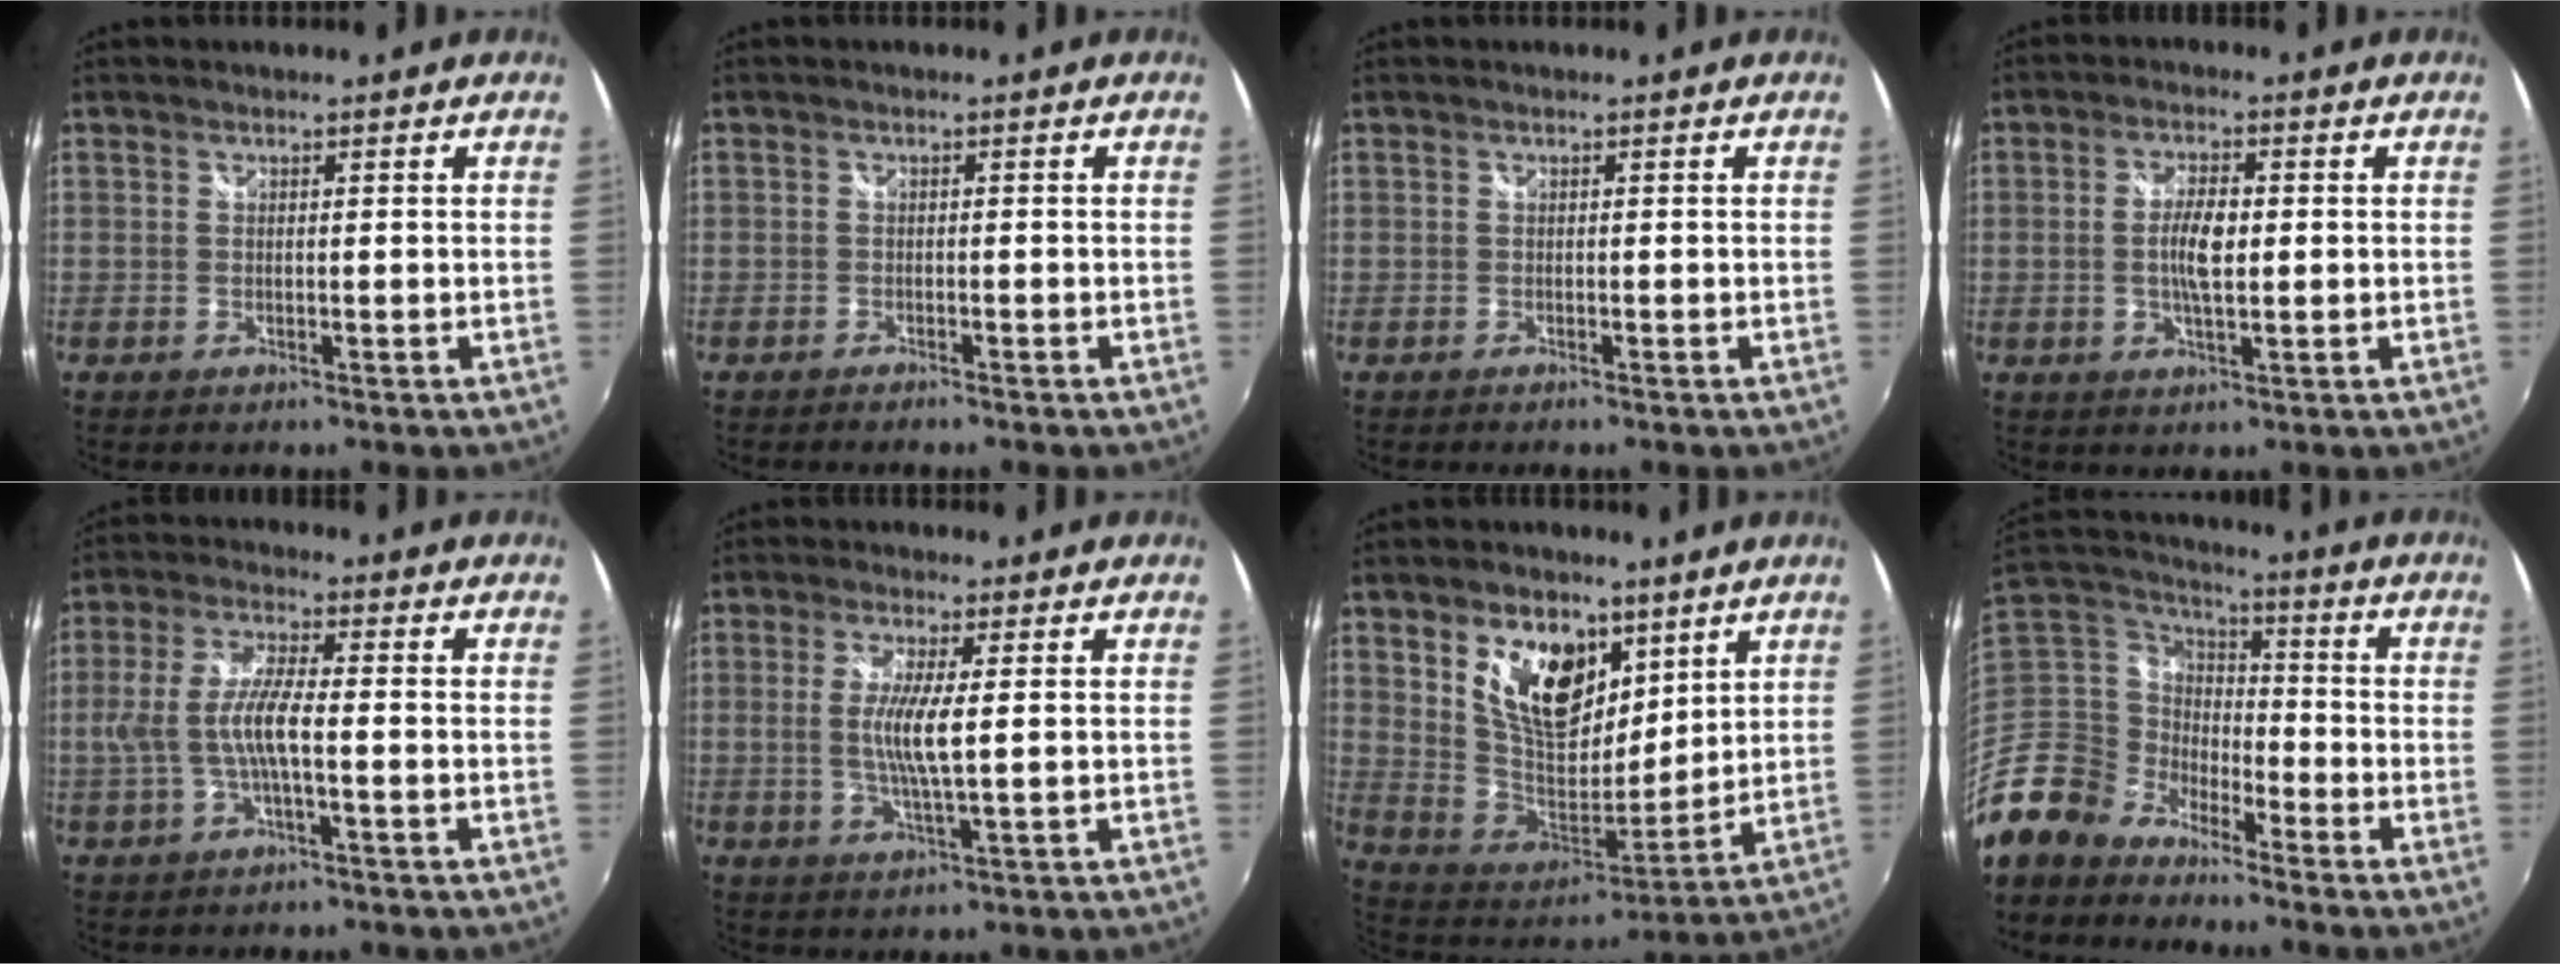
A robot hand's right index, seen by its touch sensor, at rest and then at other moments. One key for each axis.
{"total": 1.9, "fx": -1.7, "fy": 0.4, "fz": 0.6, "tx": -0.025, "ty": -0.007, "tz": -0.029}
{"total": 0.7, "fx": -0.6, "fy": 0.2, "fz": 0.2, "tx": -0.007, "ty": -0.003, "tz": -0.011}
{"total": 5.6, "fx": -0.1, "fy": 1.9, "fz": 5.2, "tx": -0.100, "ty": 0.002, "tz": -0.003}
{"total": 8.4, "fx": -1.4, "fy": 1.6, "fz": 8.2, "tx": -0.171, "ty": 0.001, "tz": -0.024}
{"total": 6.2, "fx": 0.3, "fy": 0.3, "fz": 6.2, "tx": -0.123, "ty": -0.009, "tz": 0.005}
{"total": 15.8, "fx": 7.7, "fy": 9.1, "fz": 10.3, "tx": -0.188, "ty": -0.001, "tz": 0.150}
{"total": 12.9, "fx": -10.0, "fy": 7.8, "fz": 2.4, "tx": -0.086, "ty": 0.028, "tz": -0.212}